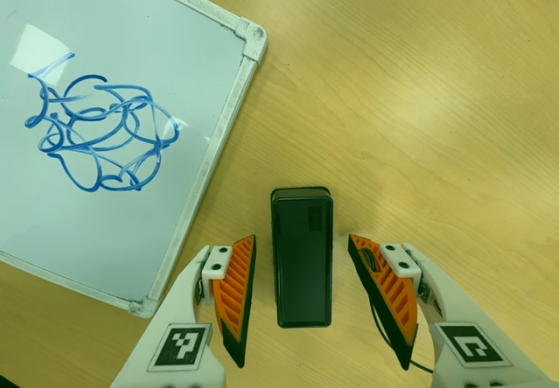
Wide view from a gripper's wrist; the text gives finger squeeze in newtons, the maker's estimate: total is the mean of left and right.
{"total": 0.0}